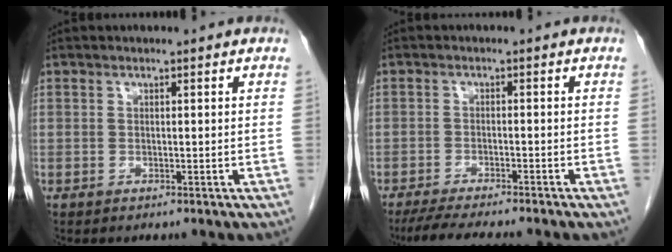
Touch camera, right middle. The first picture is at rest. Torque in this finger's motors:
{"motor_torque": [1.08, -0.97, 0.06, 0.05]}